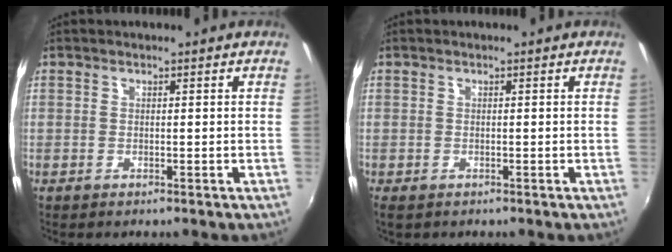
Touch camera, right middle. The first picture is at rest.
{"total": 1.1, "force": [-0.7, 0.6, 0.5], "torque": [-0.012, -0.004, -0.010]}